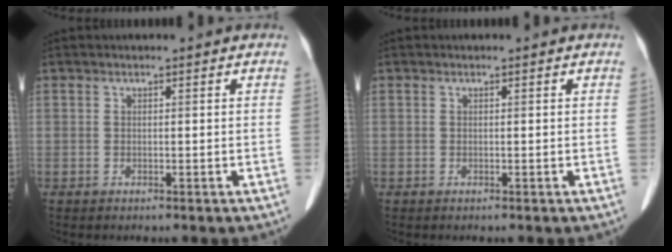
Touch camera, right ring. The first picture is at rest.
{"total": 0.0}